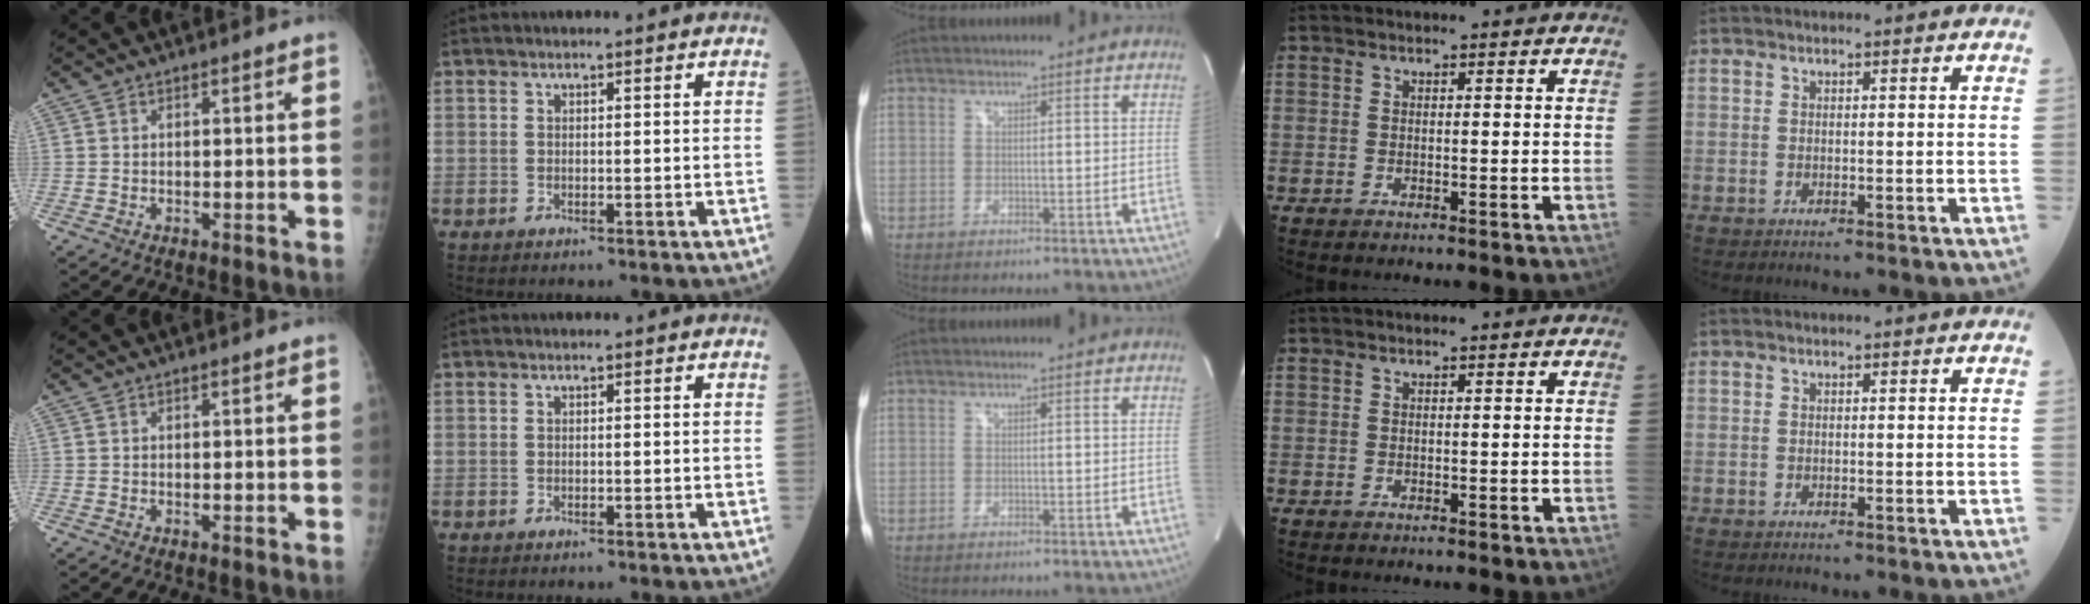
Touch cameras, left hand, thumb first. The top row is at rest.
{}